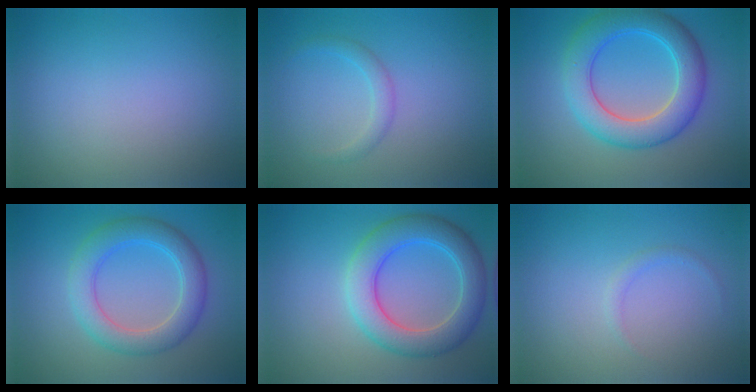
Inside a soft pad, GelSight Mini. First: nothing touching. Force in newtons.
{"total": 1.4, "press": 1.4, "slide": 0.0}
{"total": 6.5, "press": 6.5, "slide": 0.0}
{"total": 4.7, "press": 4.7, "slide": 0.0}
{"total": 6.0, "press": 6.0, "slide": 0.2}
{"total": 0.8, "press": 0.8, "slide": 0.2}